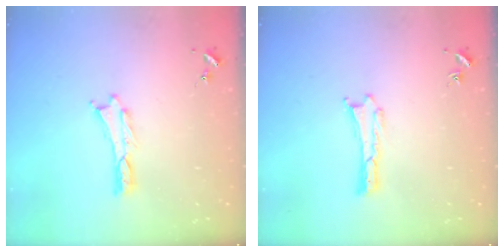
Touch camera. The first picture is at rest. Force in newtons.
{"total": 0.0}